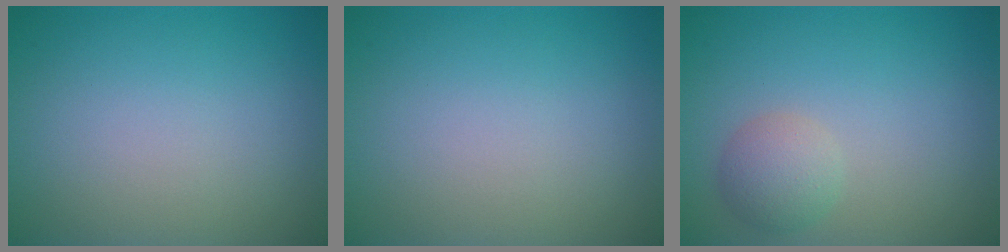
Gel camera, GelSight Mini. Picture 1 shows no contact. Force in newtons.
{"total": 0.0}
{"total": 2.3, "press": 2.3, "slide": 0.2}